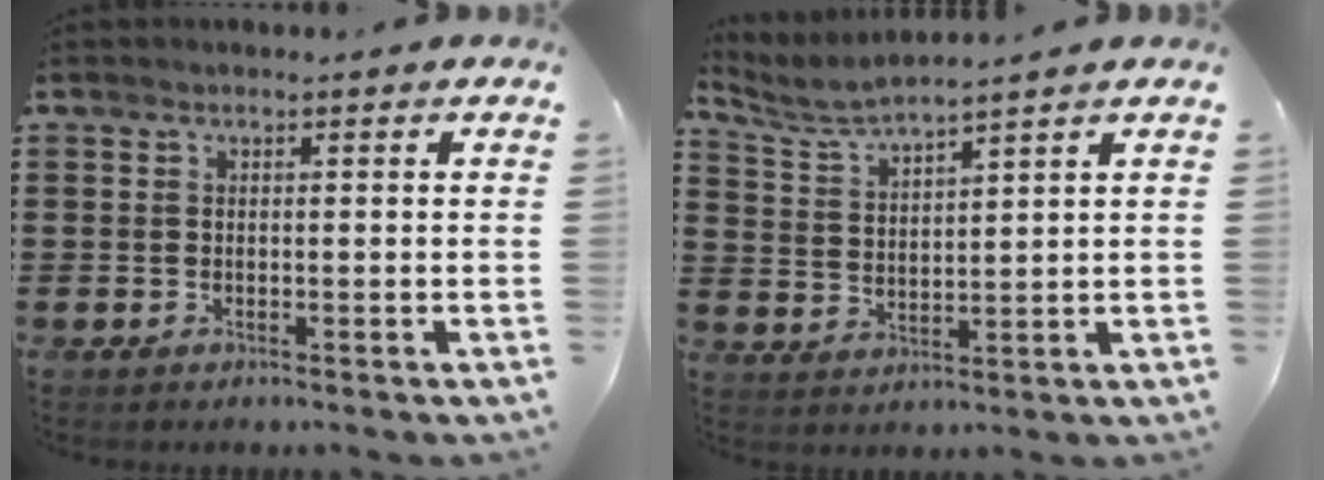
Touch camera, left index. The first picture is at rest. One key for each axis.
{"total": 4.2, "fx": 4.0, "fy": -0.1, "fz": 1.3, "tx": -0.043, "ty": -0.019, "tz": 0.070}